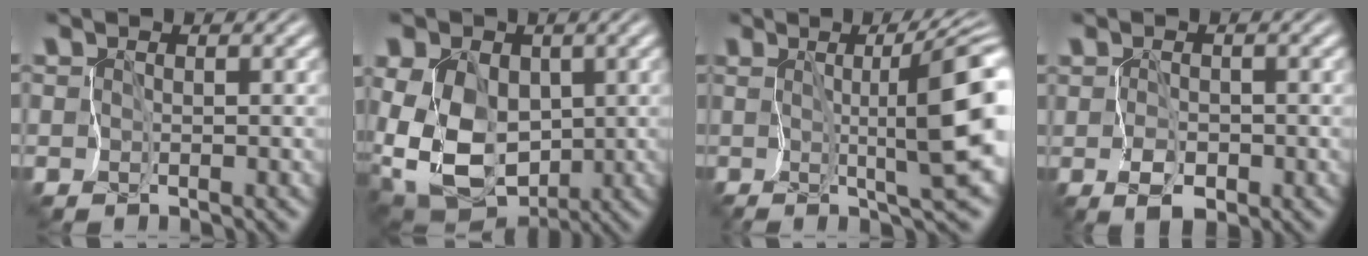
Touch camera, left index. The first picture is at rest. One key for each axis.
{"total": 14.6, "fx": 0.2, "fy": 11.1, "fz": 9.5, "tx": -0.205, "ty": 0.005, "tz": -0.014}
{"total": 7.9, "fx": 0.6, "fy": -0.1, "fz": 7.9, "tx": -0.113, "ty": 0.003, "tz": 0.008}
{"total": 1.7, "fx": -0.7, "fy": 0.5, "fz": 1.4, "tx": -0.034, "ty": -0.006, "tz": -0.013}